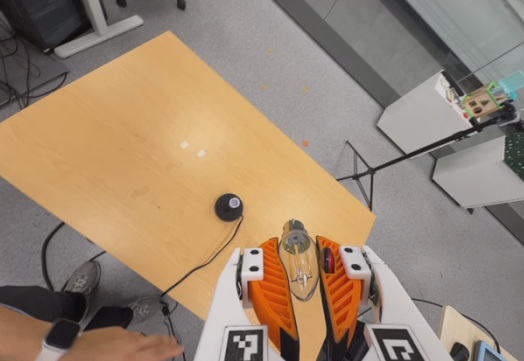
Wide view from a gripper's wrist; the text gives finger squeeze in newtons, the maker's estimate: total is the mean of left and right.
{"total": 20.9, "left": 25.7, "right": 16.1}